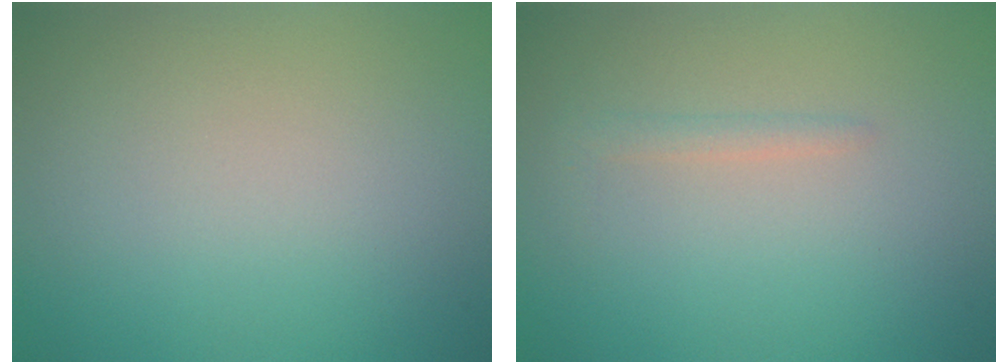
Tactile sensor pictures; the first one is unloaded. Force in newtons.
{"total": 0.9, "press": 0.9, "slide": 0.1}